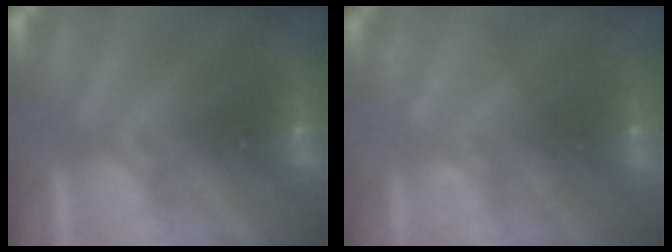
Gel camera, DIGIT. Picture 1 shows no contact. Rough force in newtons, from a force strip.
{"total": 2.2}